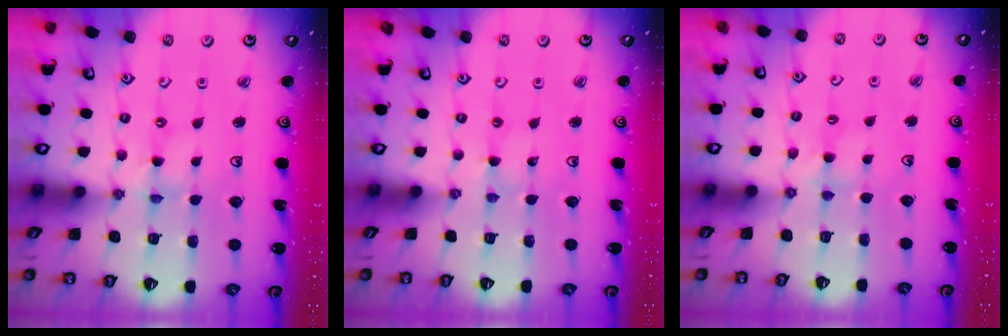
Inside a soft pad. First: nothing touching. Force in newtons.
{"total": 1.2, "press": 1.2, "slide": 0.2}
{"total": 4.2, "press": 4.1, "slide": 0.4}